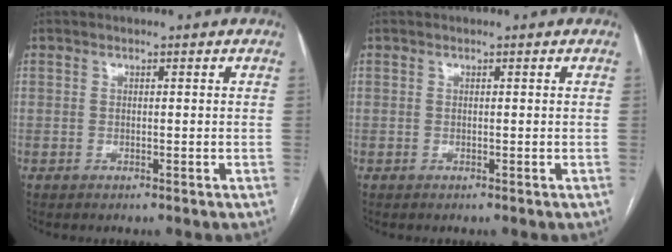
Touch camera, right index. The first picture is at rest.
{"total": 0.0}